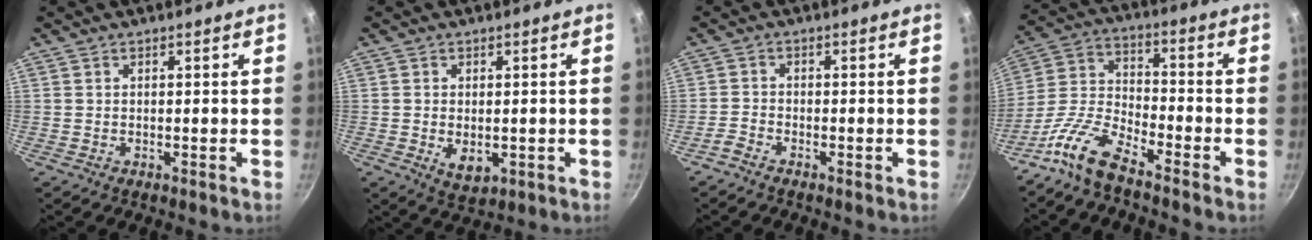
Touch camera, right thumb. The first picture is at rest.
{"total": 4.6, "force": [-0.6, 2.9, 3.4], "torque": [-0.055, -0.013, -0.001]}
{"total": 1.9, "force": [-1.7, 0.5, 0.6], "torque": [-0.026, 0.013, -0.042]}
{"total": 10.3, "force": [-8.1, 3.1, 5.6], "torque": [-0.119, 0.071, -0.182]}